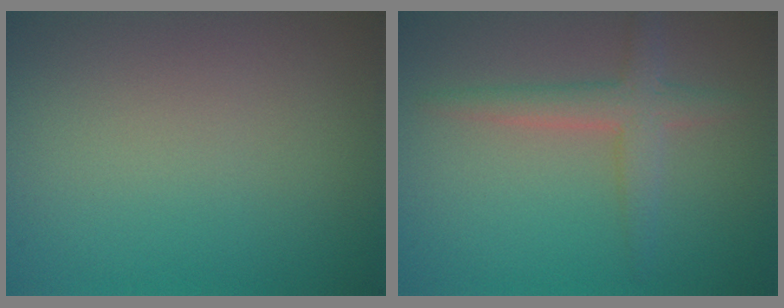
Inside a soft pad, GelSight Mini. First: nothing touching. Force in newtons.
{"total": 2.9, "press": 2.9, "slide": 0.2}